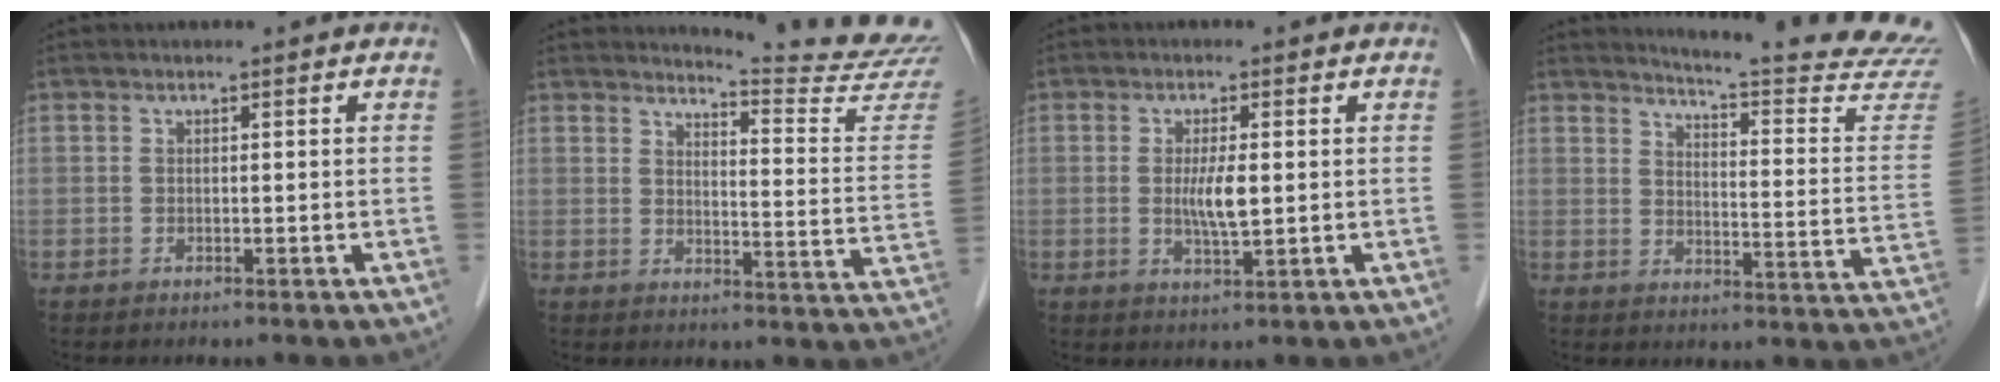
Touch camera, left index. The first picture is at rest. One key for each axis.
{"total": 14.4, "fx": 14.2, "fy": -1.8, "fz": 0.8, "tx": -0.010, "ty": -0.133, "tz": 0.151}
{"total": 4.0, "fx": 0.1, "fy": 0.7, "fz": 3.9, "tx": -0.076, "ty": -0.007, "tz": 0.004}
{"total": 20.2, "fx": 19.6, "fy": -1.1, "fz": 4.9, "tx": -0.070, "ty": -0.145, "tz": 0.220}